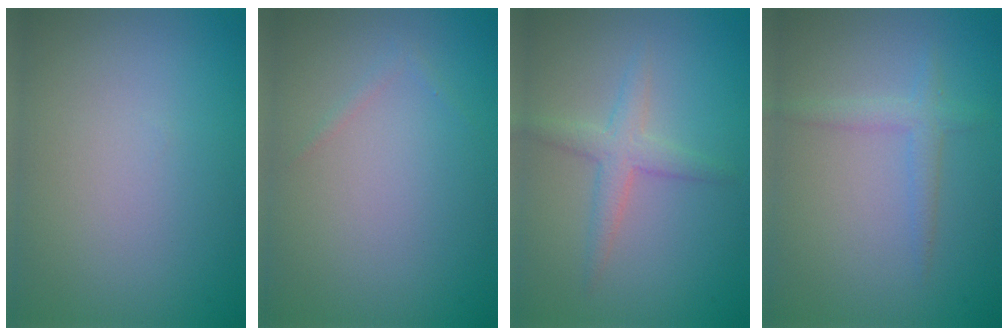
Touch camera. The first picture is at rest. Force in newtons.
{"total": 0.5, "press": 0.5, "slide": 0.0}
{"total": 2.5, "press": 2.5, "slide": 0.1}
{"total": 1.8, "press": 1.8, "slide": 0.2}